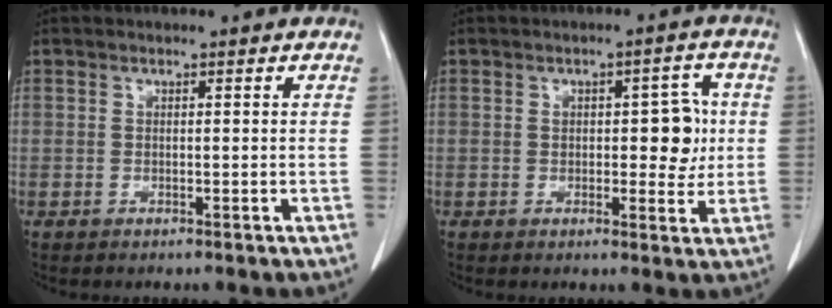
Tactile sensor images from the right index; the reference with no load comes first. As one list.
[{"total": 5.4, "force": [0.6, 2.6, 4.7], "torque": [-0.051, 0.008, 0.010]}]